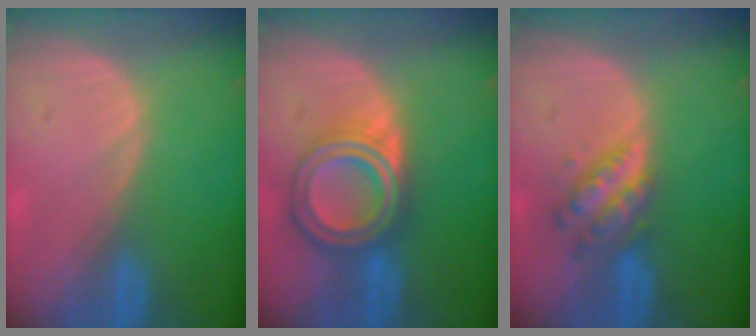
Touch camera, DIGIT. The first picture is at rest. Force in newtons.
{"total": 7.8, "press": 7.8, "slide": 0.5}
{"total": 5.3, "press": 5.2, "slide": 0.4}